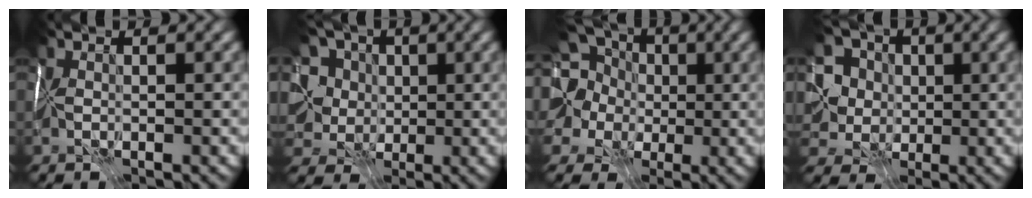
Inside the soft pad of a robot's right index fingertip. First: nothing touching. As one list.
[{"total": 8.8, "force": [2.5, 7.1, 4.5], "torque": [-0.087, 0.021, 0.015]}, {"total": 13.4, "force": [2.8, 11.7, 5.9], "torque": [-0.141, 0.023, 0.007]}, {"total": 6.6, "force": [1.0, 5.7, 3.1], "torque": [-0.065, 0.007, 0.010]}]